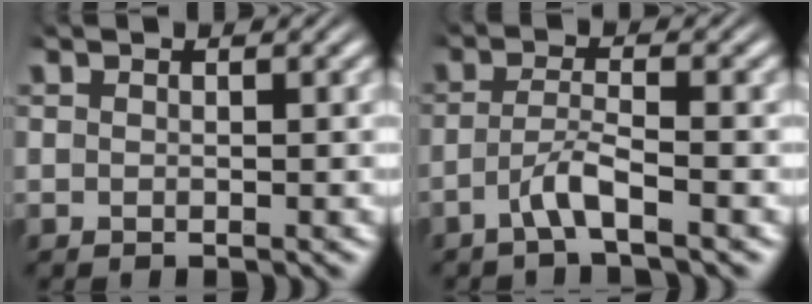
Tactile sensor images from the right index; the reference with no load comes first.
{"total": 2.8, "force": [-2.0, 0.1, 1.9], "torque": [-0.038, -0.007, -0.035]}